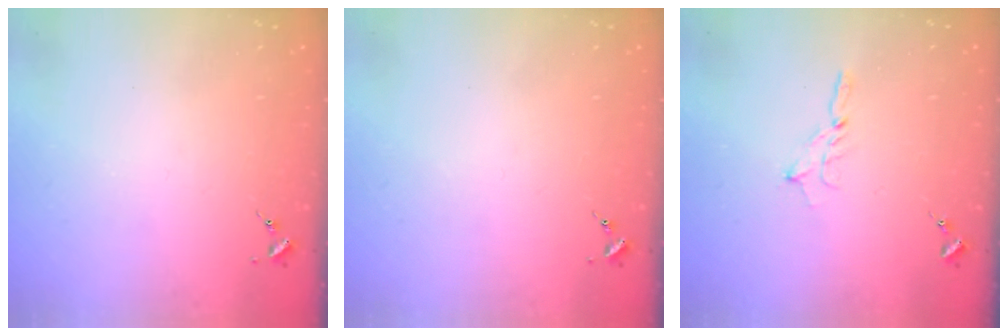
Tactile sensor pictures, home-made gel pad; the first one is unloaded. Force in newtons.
{"total": 0.0}
{"total": 2.5, "press": 2.5, "slide": 0.2}